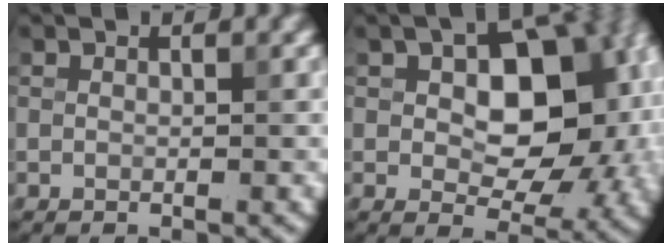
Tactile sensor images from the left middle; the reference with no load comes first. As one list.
[{"total": 11.5, "force": [1.6, 6.8, 9.1], "torque": [-0.102, 0.010, 0.025]}]